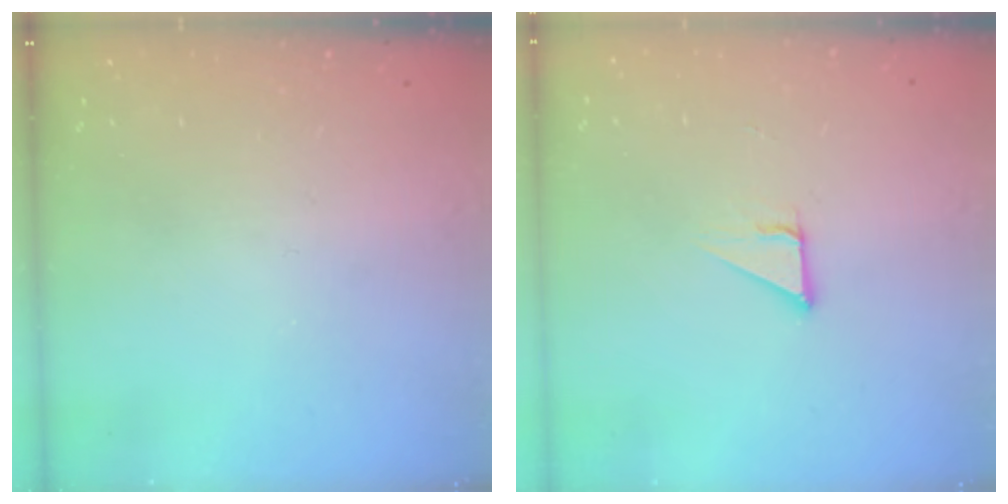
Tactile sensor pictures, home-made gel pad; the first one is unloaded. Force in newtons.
{"total": 2.8, "press": 2.8, "slide": 0.2}